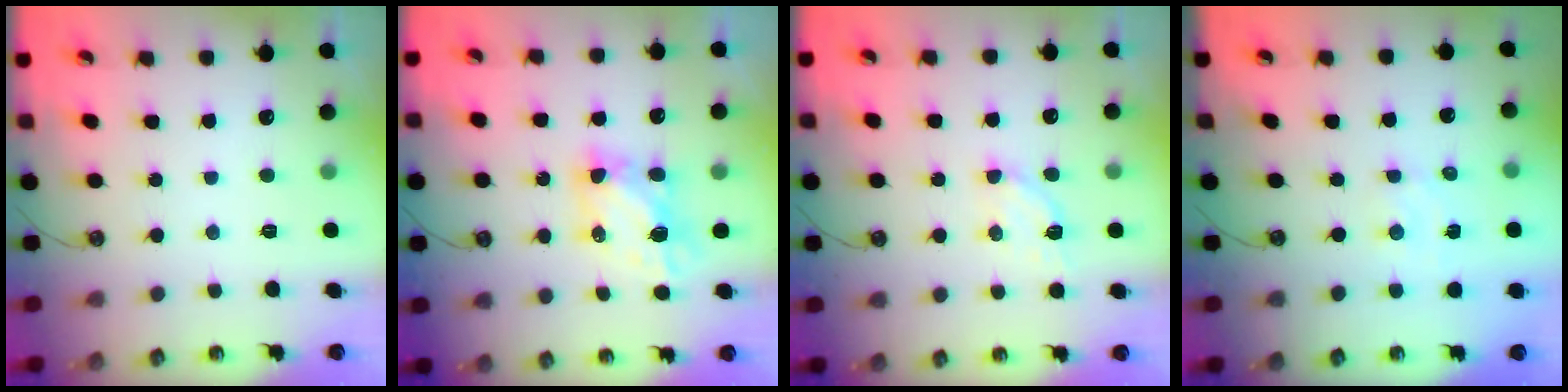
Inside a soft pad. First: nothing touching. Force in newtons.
{"total": 5.9, "press": 5.9, "slide": 0.3}
{"total": 5.3, "press": 5.2, "slide": 0.4}
{"total": 2.6, "press": 2.6, "slide": 0.4}